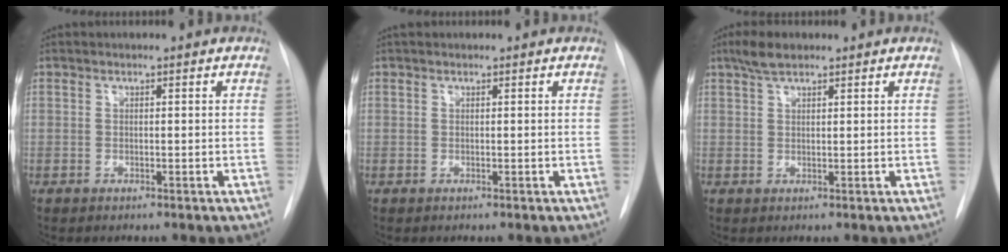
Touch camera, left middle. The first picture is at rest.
{"total": 0.8, "force": [0.7, 0.3, 0.2], "torque": [-0.008, 0.017, 0.013]}
{"total": 3.2, "force": [2.4, 1.1, 1.9], "torque": [-0.041, 0.009, 0.045]}